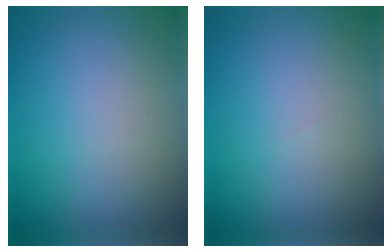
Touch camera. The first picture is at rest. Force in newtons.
{"total": 0.0}